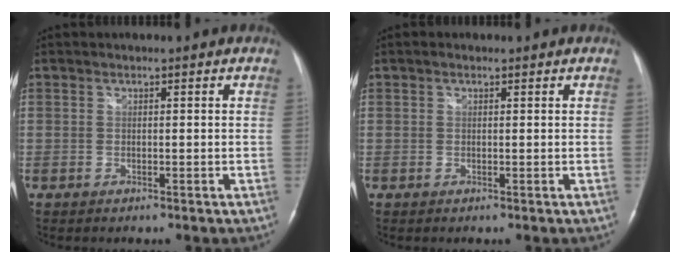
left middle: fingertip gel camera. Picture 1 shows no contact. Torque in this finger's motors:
{"motor_torque": [0.24, -0.17, 0.00, 0.04]}